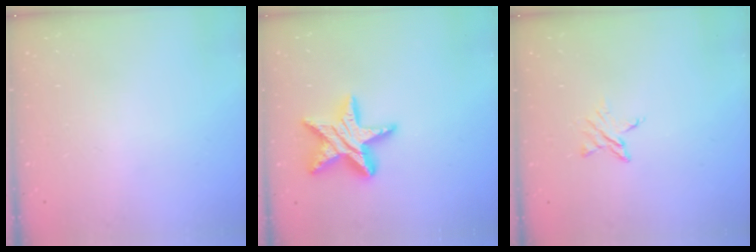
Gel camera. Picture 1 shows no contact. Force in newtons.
{"total": 15.3, "press": 15.3, "slide": 0.6}
{"total": 3.9, "press": 3.9, "slide": 0.4}